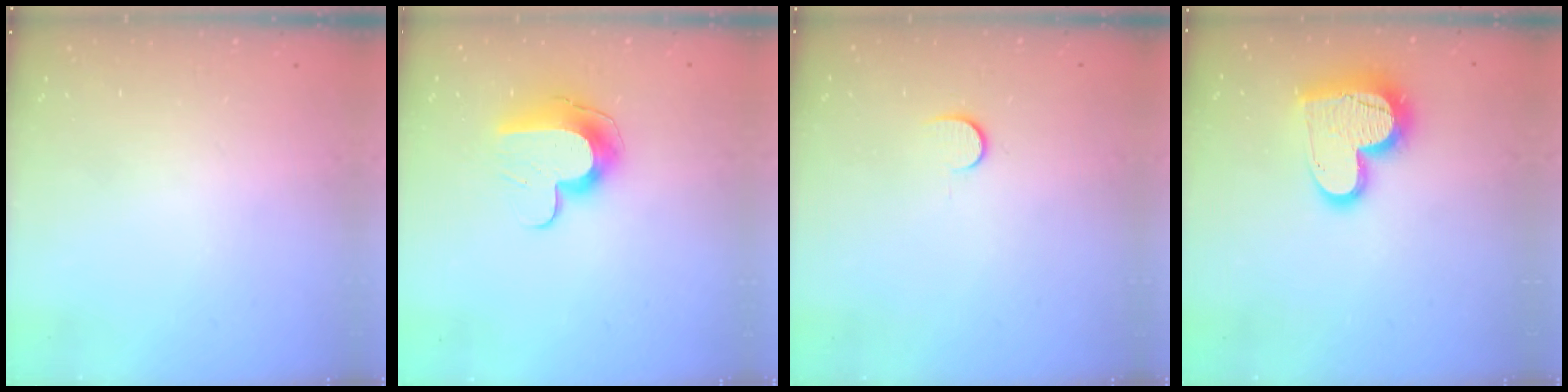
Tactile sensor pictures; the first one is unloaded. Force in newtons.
{"total": 10.0, "press": 9.9, "slide": 1.1}
{"total": 5.7, "press": 5.6, "slide": 0.7}
{"total": 15.2, "press": 15.1, "slide": 1.4}